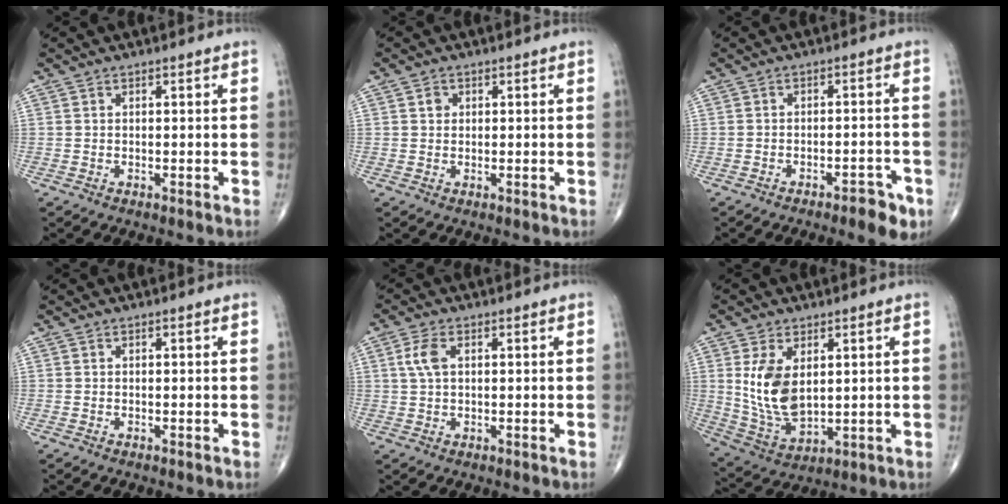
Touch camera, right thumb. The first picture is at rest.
{"total": 1.4, "force": [0.4, 1.3, 0.6], "torque": [-0.002, 0.000, 0.005]}
{"total": 5.1, "force": [-3.1, 1.8, 3.6], "torque": [-0.034, 0.021, -0.038]}
{"total": 0.0}
{"total": 4.0, "force": [1.1, 2.1, 3.2], "torque": [-0.076, 0.006, 0.020]}
{"total": 11.4, "force": [2.4, 6.5, 9.1], "torque": [-0.163, -0.019, 0.064]}